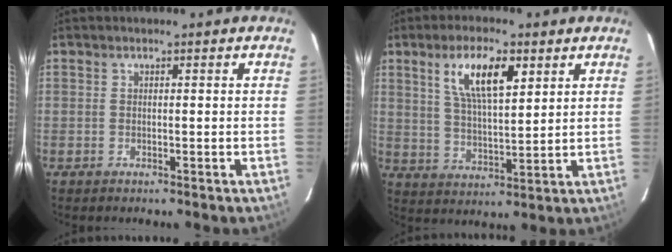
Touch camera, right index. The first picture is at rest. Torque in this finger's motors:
{"motor_torque": [0.51, 0.42, 0.43, 0.11]}